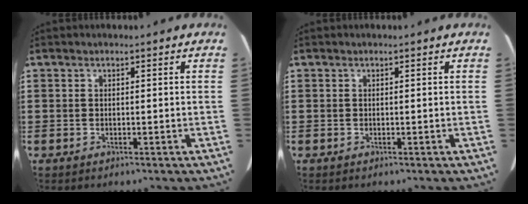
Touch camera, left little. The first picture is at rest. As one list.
[{"total": 0.0}]